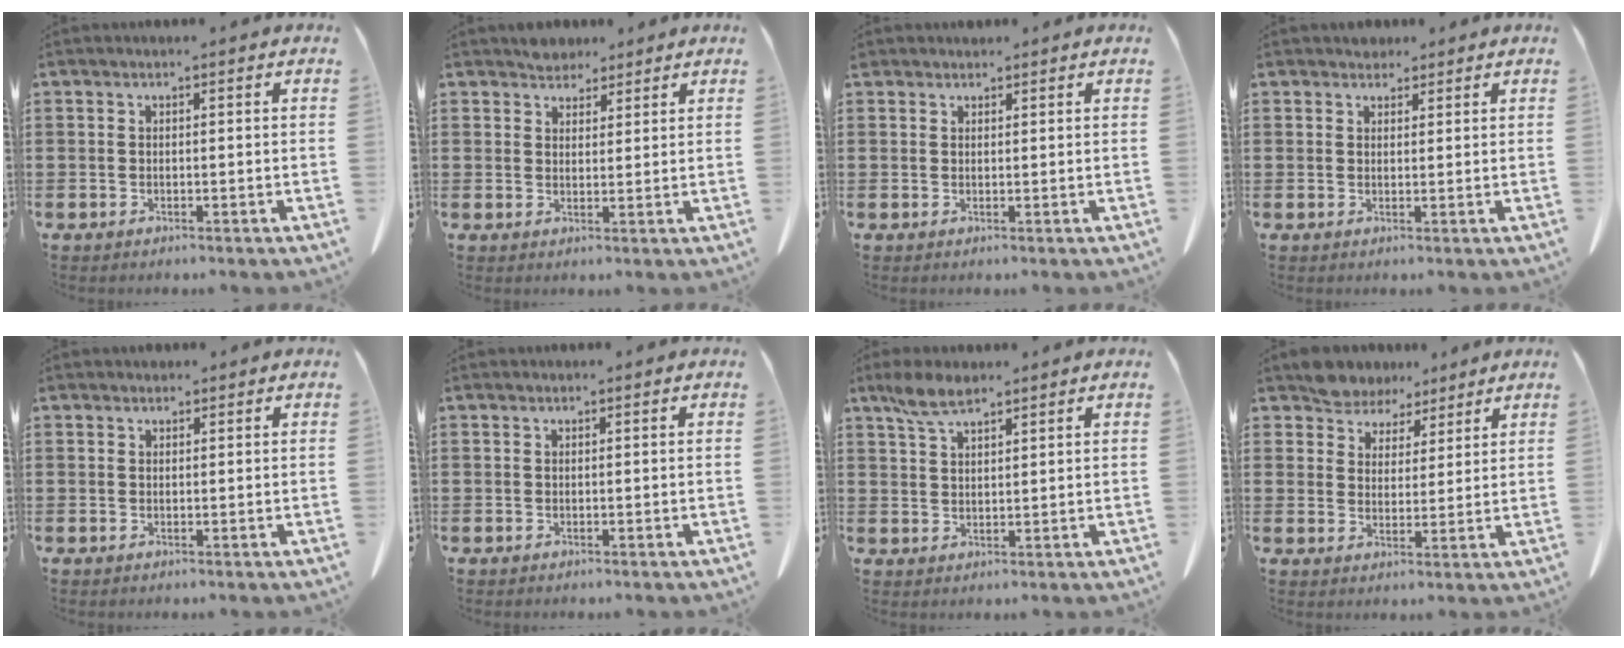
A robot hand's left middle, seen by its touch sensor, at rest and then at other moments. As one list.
[{"total": 3.3, "force": [2.9, 1.4, 0.2], "torque": [-0.006, -0.001, 0.056]}, {"total": 1.2, "force": [1.1, 0.5, 0.1], "torque": [-0.007, 0.002, 0.023]}, {"total": 2.1, "force": [1.9, 0.9, 0.1], "torque": [-0.001, -0.001, 0.036]}, {"total": 0.9, "force": [0.9, 0.3, 0.1], "torque": [-0.004, 0.000, 0.018]}, {"total": 0.0}, {"total": 5.1, "force": [3.5, 1.7, 3.2], "torque": [-0.072, -0.001, 0.066]}, {"total": 5.5, "force": [5.0, 2.2, 0.0], "torque": [-0.027, -0.016, 0.096]}]